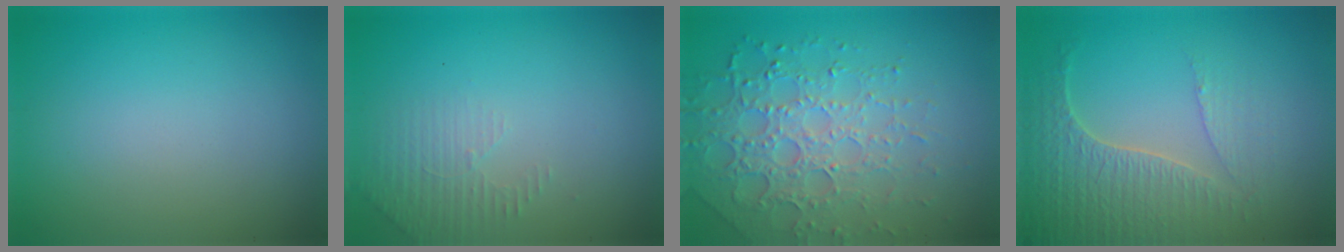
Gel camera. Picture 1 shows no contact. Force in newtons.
{"total": 1.9, "press": 1.8, "slide": 0.6}
{"total": 5.9, "press": 4.7, "slide": 3.6}
{"total": 3.9, "press": 3.8, "slide": 0.7}